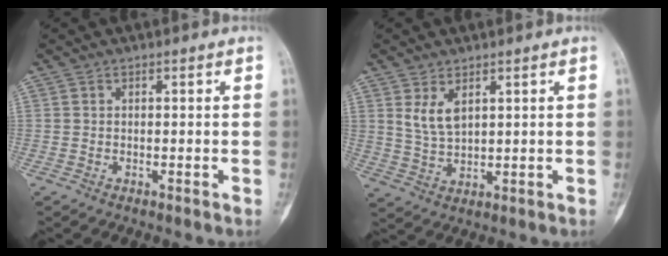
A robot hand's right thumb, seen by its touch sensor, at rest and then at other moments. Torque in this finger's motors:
{"motor_torque": [-0.24, 0.46, 0.30, 0.26, 0.06]}